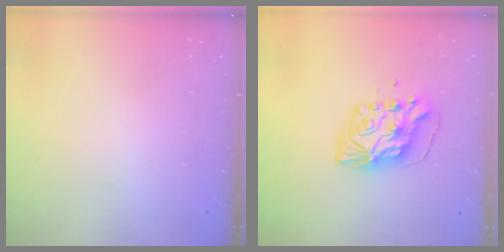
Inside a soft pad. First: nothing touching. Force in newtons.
{"total": 10.1, "press": 10.0, "slide": 1.0}